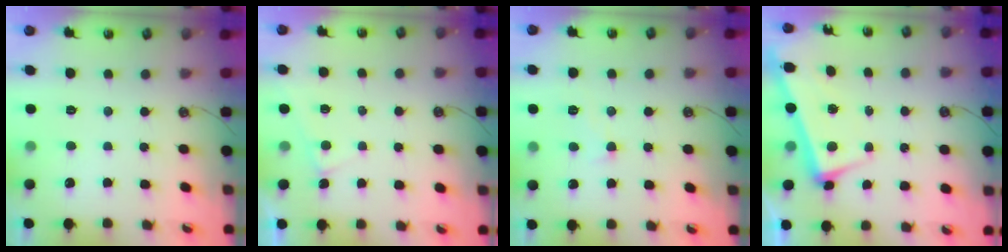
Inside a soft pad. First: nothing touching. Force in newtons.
{"total": 2.2, "press": 2.2, "slide": 0.2}
{"total": 3.1, "press": 3.1, "slide": 0.2}
{"total": 3.4, "press": 3.2, "slide": 0.9}